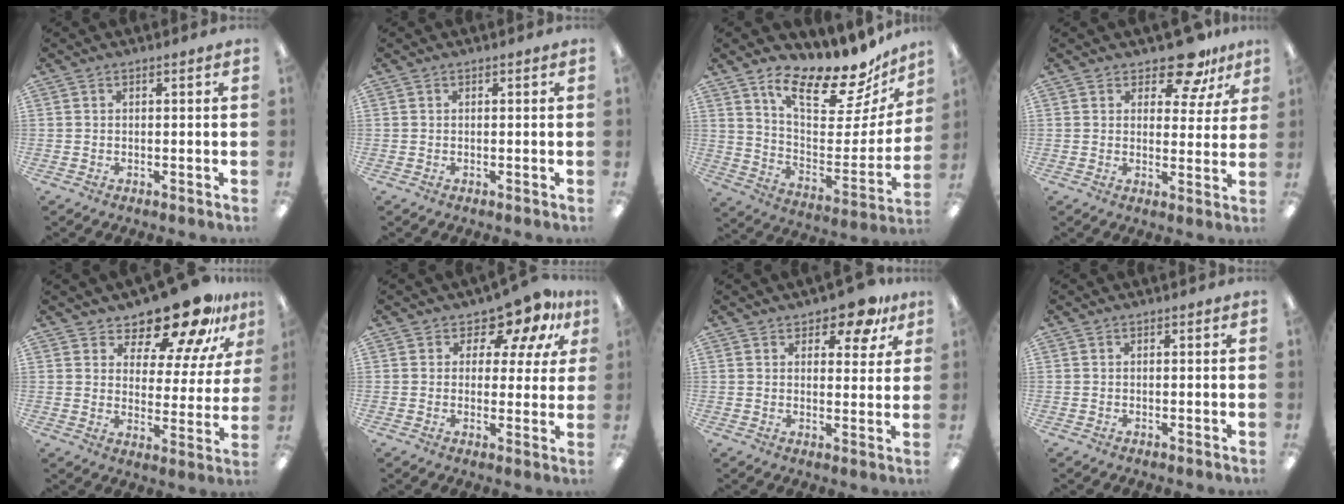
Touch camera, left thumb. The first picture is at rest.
{"total": 0.0}
{"total": 18.2, "force": [14.2, 6.0, 9.7], "torque": [-0.138, -0.111, 0.238]}
{"total": 9.9, "force": [7.7, 4.3, 4.7], "torque": [-0.060, -0.045, 0.135]}
{"total": 16.7, "force": [14.2, 5.1, 7.3], "torque": [-0.118, -0.110, 0.243]}
{"total": 8.8, "force": [6.6, 4.5, 3.8], "torque": [-0.060, -0.048, 0.118]}
{"total": 7.8, "force": [5.7, 3.3, 4.1], "torque": [-0.039, -0.035, 0.095]}
{"total": 0.0}